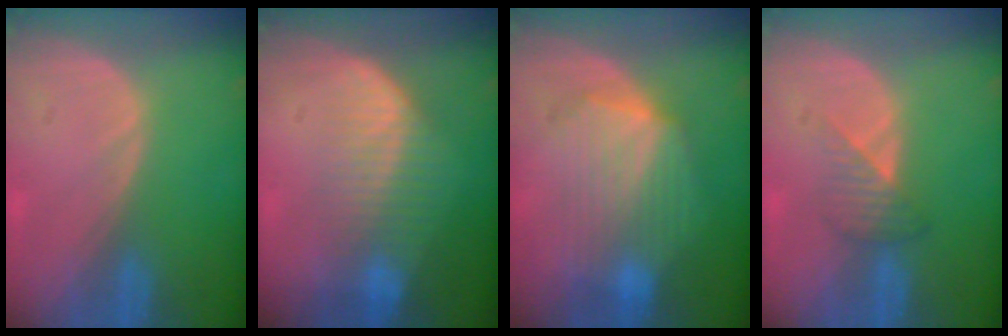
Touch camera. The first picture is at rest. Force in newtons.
{"total": 7.2, "press": 6.6, "slide": 2.9}
{"total": 8.0, "press": 8.0, "slide": 0.3}
{"total": 3.3, "press": 3.1, "slide": 1.2}